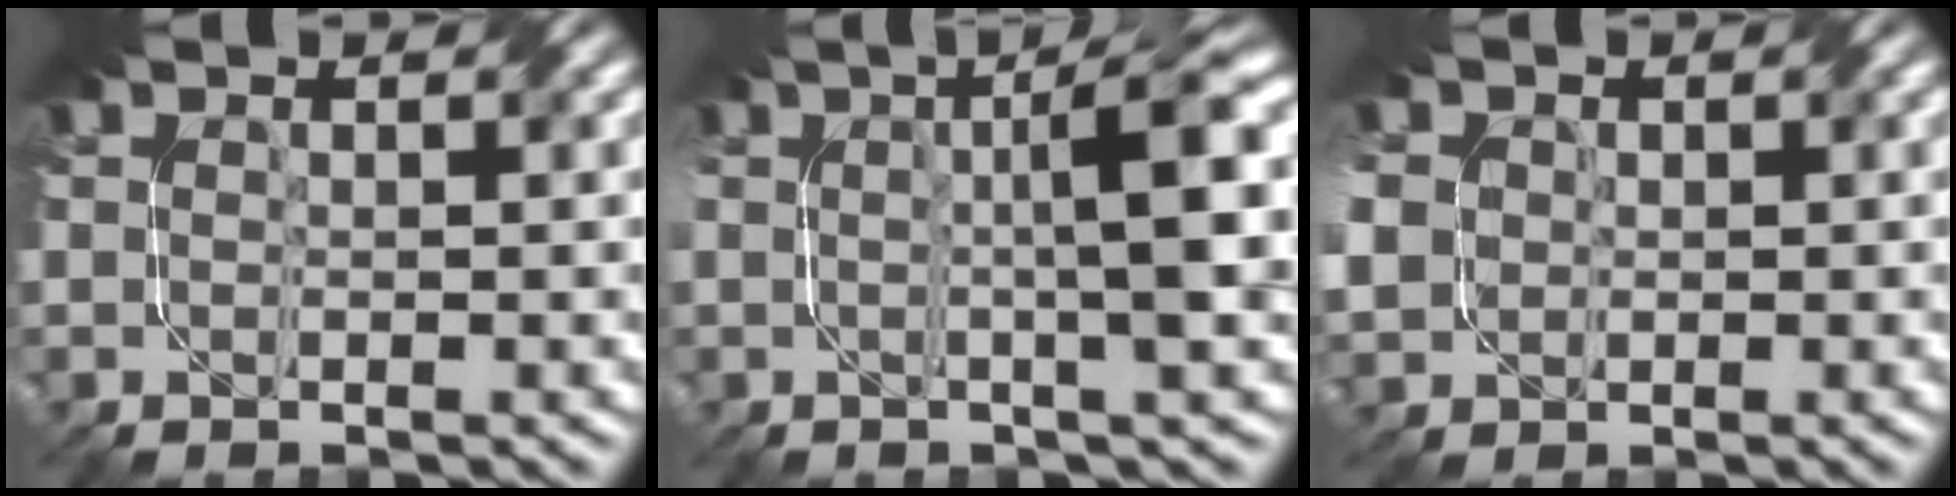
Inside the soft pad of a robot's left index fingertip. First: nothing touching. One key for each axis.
{"total": 7.3, "fx": 1.0, "fy": 1.3, "fz": 7.1, "tx": -0.092, "ty": 0.020, "tz": 0.010}
{"total": 5.5, "fx": 0.6, "fy": 4.9, "fz": 2.4, "tx": -0.079, "ty": 0.015, "tz": 0.001}